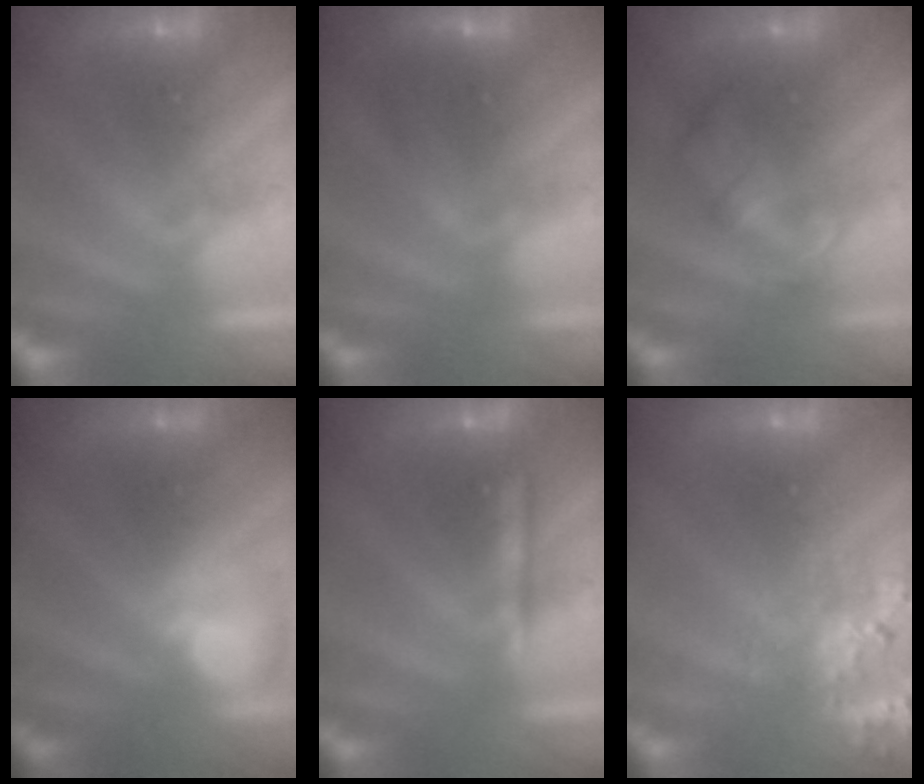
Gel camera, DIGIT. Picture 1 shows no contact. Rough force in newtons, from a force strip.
{"total": 2.7}
{"total": 2.4}
{"total": 2.4}
{"total": 2.1}
{"total": 2.8}